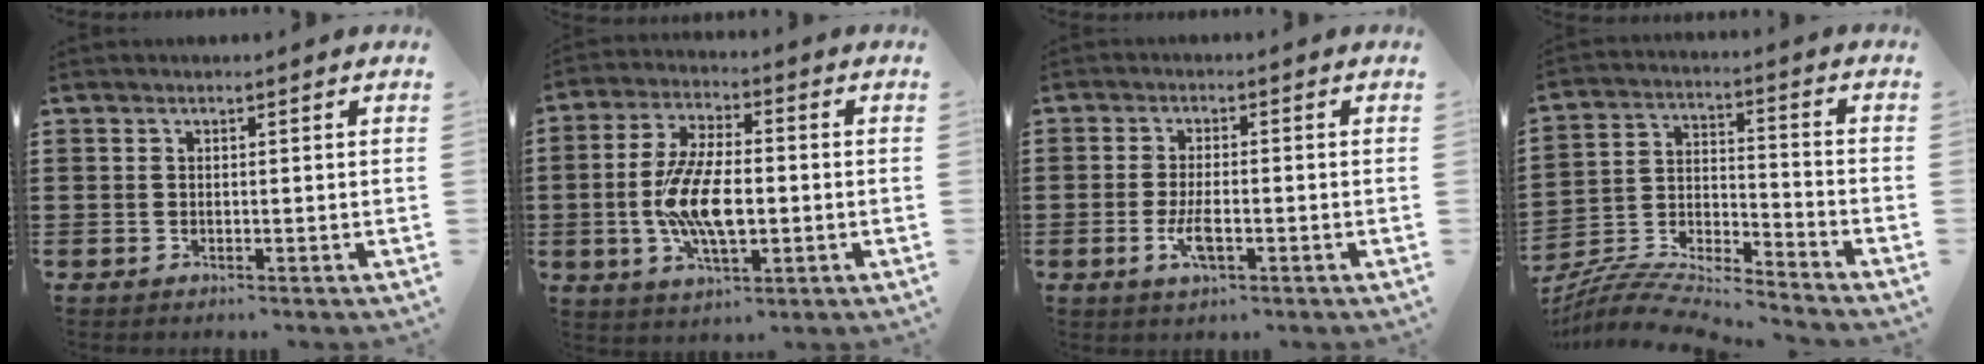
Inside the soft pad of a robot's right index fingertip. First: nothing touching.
{"total": 10.3, "force": [-1.5, 4.5, 9.1], "torque": [-0.203, -0.007, -0.032]}
{"total": 4.1, "force": [-1.4, 1.2, 3.6], "torque": [-0.083, -0.006, -0.030]}
{"total": 6.6, "force": [-6.3, 0.8, 1.7], "torque": [-0.047, -0.009, -0.132]}